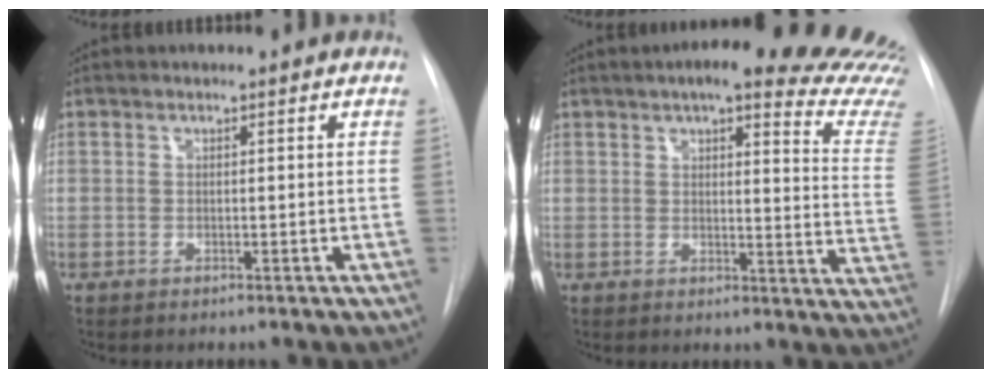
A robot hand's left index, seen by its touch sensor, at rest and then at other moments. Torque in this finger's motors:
{"motor_torque": [0.25, -0.57, 0.23, 0.04]}